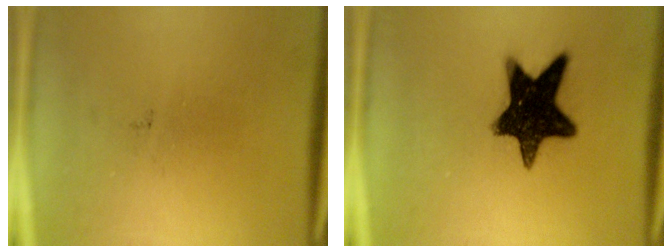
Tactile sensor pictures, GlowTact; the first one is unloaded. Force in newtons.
{"total": 15.1}